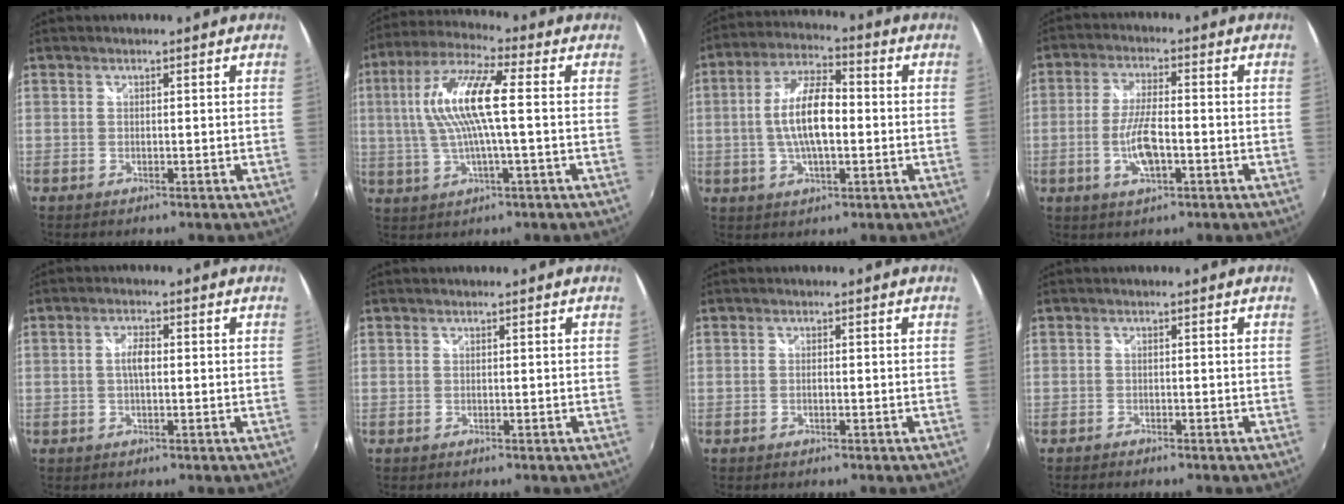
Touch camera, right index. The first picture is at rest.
{"total": 13.0, "force": [1.1, 2.3, 12.8], "torque": [-0.246, 0.013, 0.018]}
{"total": 10.9, "force": [-0.8, 4.1, 10.1], "torque": [-0.199, 0.010, -0.015]}
{"total": 7.8, "force": [-2.2, 2.5, 7.0], "torque": [-0.143, -0.003, -0.041]}
{"total": 2.9, "force": [0.0, 1.1, 2.6], "torque": [-0.050, 0.005, -0.003]}
{"total": 0.0}
{"total": 0.8, "force": [-0.2, 0.3, 0.6], "torque": [-0.014, 0.001, -0.006]}
{"total": 1.6, "force": [-1.4, 0.4, 0.5], "torque": [-0.017, -0.009, -0.028]}